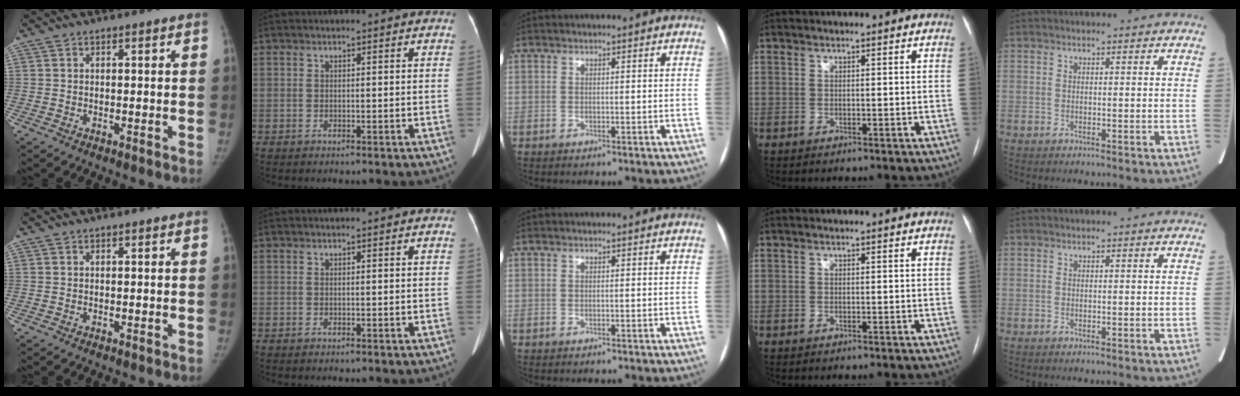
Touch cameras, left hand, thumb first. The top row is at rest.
{}